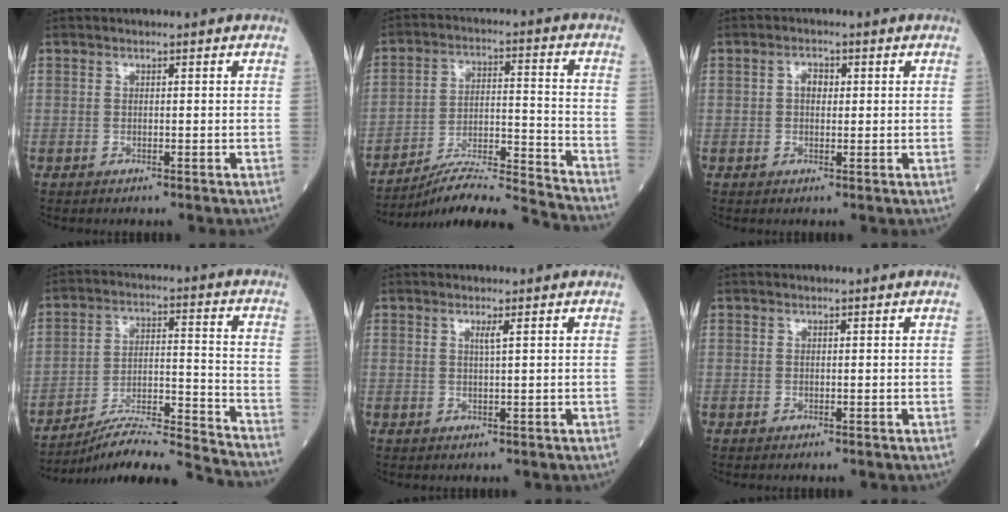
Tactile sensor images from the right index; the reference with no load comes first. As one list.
[{"total": 15.5, "force": [-14.8, -1.6, 4.4], "torque": [-0.067, 0.012, -0.240]}, {"total": 2.0, "force": [0.3, 1.3, 1.5], "torque": [-0.026, 0.008, 0.004]}, {"total": 16.3, "force": [-15.5, -1.6, 4.8], "torque": [-0.077, 0.010, -0.250]}, {"total": 1.1, "force": [0.5, -0.3, 1.0], "torque": [-0.023, -0.004, 0.010]}, {"total": 0.0}]